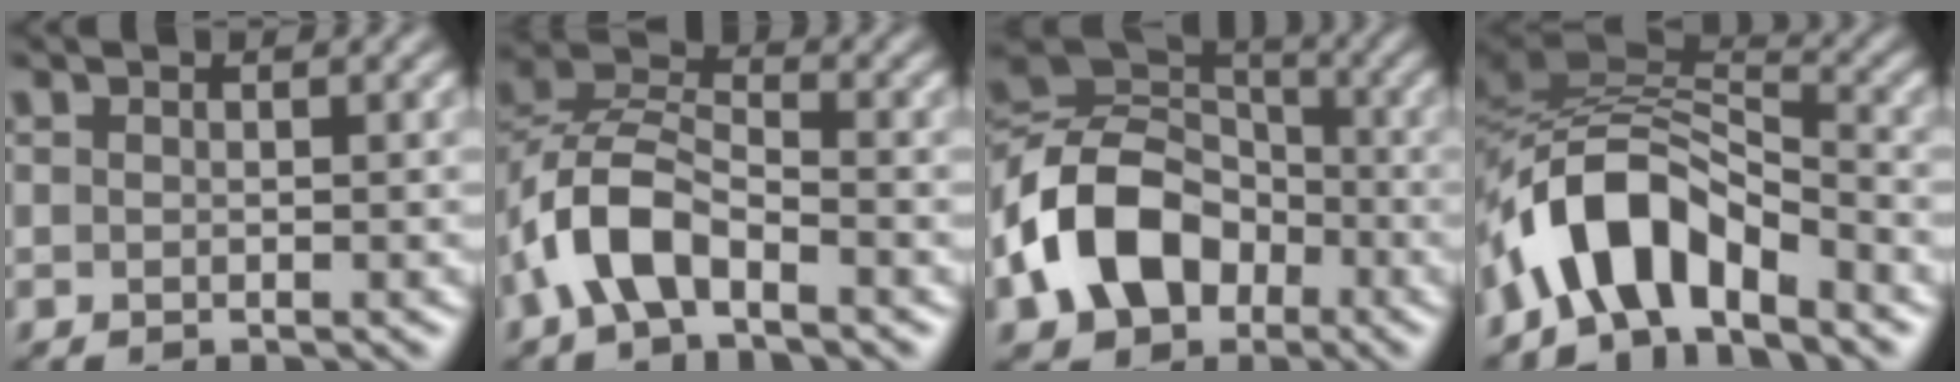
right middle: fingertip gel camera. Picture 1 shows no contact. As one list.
[{"total": 5.9, "force": [-2.9, 2.9, 4.2], "torque": [-0.083, 0.013, -0.063]}, {"total": 10.9, "force": [-3.9, 8.0, 6.2], "torque": [-0.131, 0.001, -0.090]}, {"total": 7.8, "force": [-4.8, 3.6, 5.1], "torque": [-0.076, 0.012, -0.098]}]